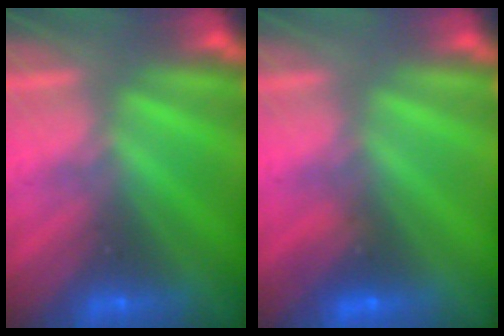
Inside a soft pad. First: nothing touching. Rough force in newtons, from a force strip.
{"total": 1.2}